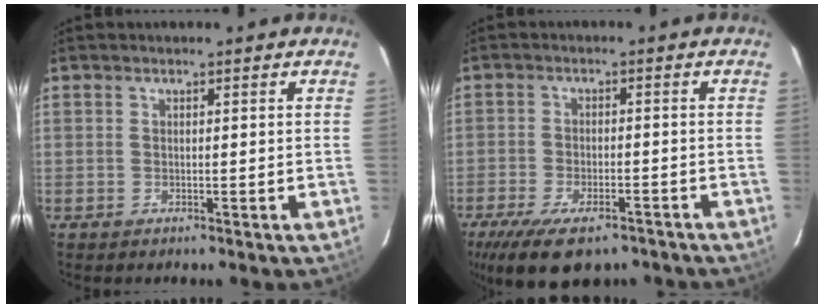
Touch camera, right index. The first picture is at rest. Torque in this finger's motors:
{"motor_torque": [1.34, -0.80, 0.69, 0.14]}